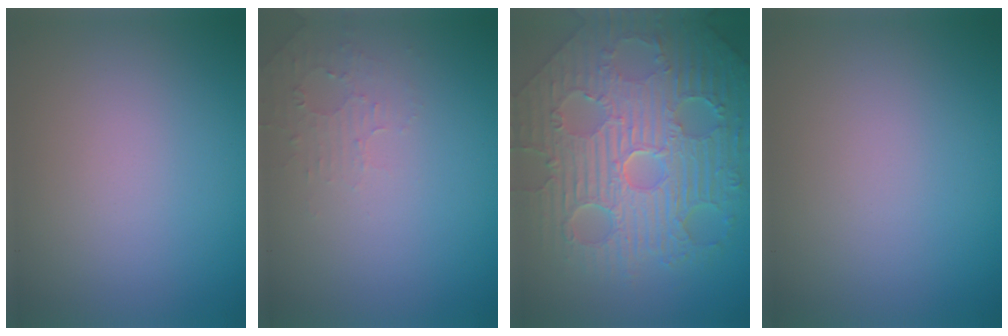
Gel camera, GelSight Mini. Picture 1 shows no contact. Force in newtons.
{"total": 1.6, "press": 1.6, "slide": 0.4}
{"total": 11.7, "press": 7.7, "slide": 8.8}
{"total": 0.0}